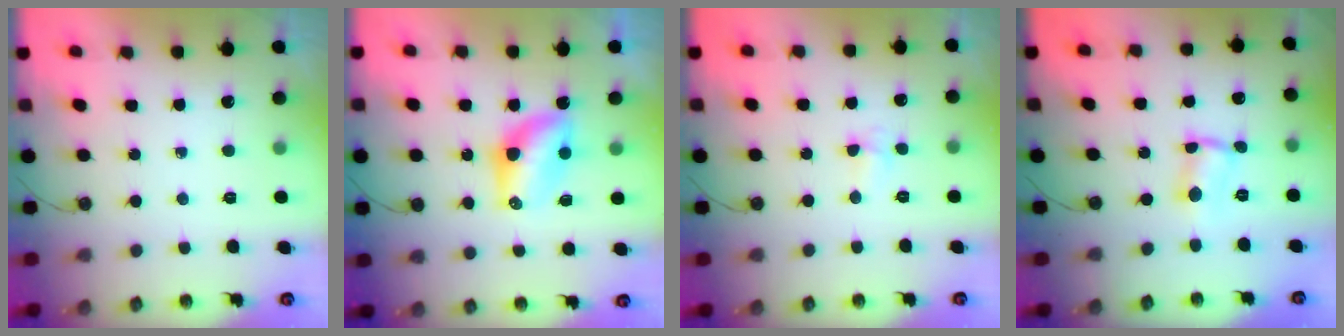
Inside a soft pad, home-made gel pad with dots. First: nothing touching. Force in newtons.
{"total": 7.3, "press": 7.3, "slide": 0.3}
{"total": 3.8, "press": 3.7, "slide": 0.7}
{"total": 2.9, "press": 1.4, "slide": 2.5}